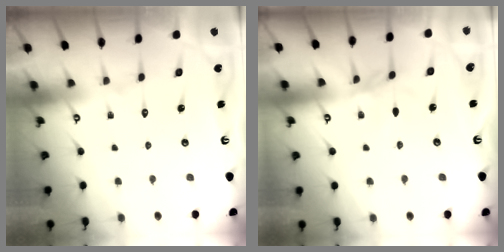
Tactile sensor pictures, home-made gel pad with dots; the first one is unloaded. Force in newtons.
{"total": 2.2, "press": 2.2, "slide": 0.3}